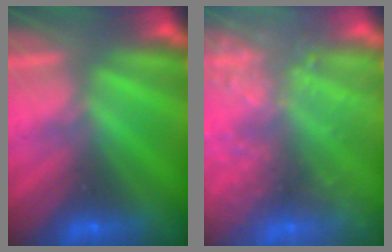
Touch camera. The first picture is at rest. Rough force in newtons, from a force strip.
{"total": 6.4}